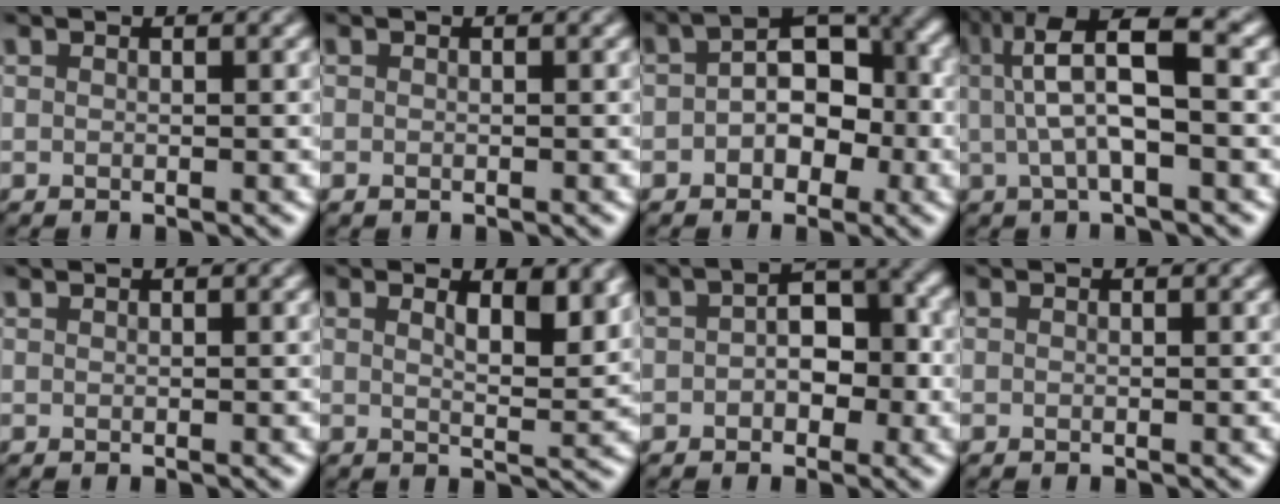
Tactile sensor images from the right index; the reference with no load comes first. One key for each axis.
{"total": 0.0}
{"total": 5.7, "fx": -0.5, "fy": 4.3, "fz": 3.8, "tx": -0.051, "ty": 0.009, "tz": -0.017}
{"total": 8.2, "fx": 2.0, "fy": 3.4, "fz": 7.2, "tx": -0.117, "ty": 0.019, "tz": 0.022}
{"total": 0.0}
{"total": 2.8, "fx": 1.9, "fy": 0.1, "fz": 2.1, "tx": -0.030, "ty": -0.007, "tz": 0.031}
{"total": 4.0, "fx": -0.6, "fy": 2.9, "fz": 2.8, "tx": -0.031, "ty": 0.000, "tz": -0.013}
{"total": 0.0}